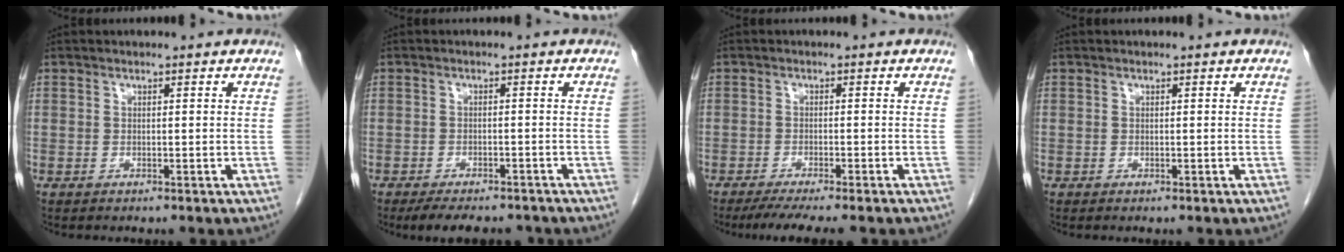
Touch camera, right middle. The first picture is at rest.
{"total": 8.4, "force": [-7.2, 2.8, 3.3], "torque": [-0.043, -0.003, -0.095]}
{"total": 7.4, "force": [-6.1, 0.3, 4.1], "torque": [-0.053, -0.012, -0.093]}
{"total": 0.0}